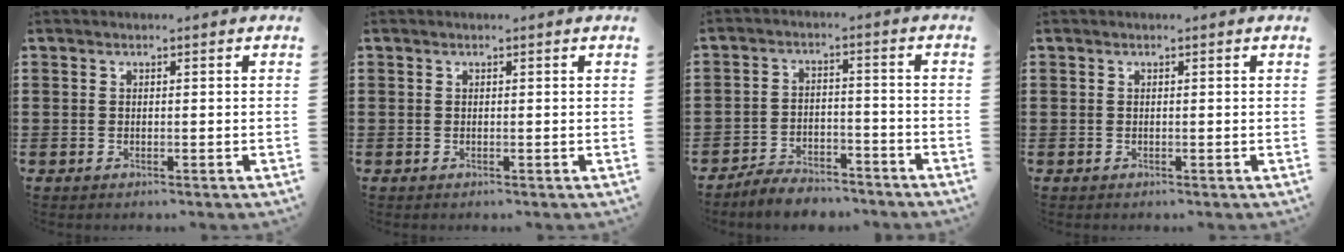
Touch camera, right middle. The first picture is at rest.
{"total": 0.0}
{"total": 4.5, "force": [-4.4, 0.8, 0.5], "torque": [-0.010, 0.014, -0.092]}
{"total": 0.0}